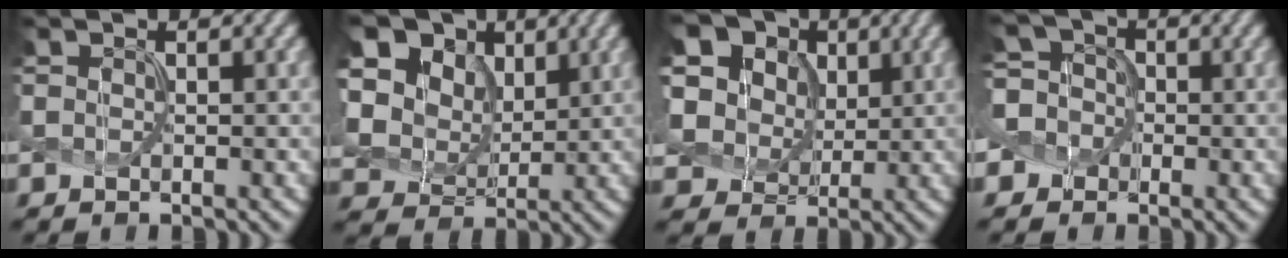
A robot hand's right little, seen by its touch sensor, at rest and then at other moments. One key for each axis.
{"total": 13.2, "fx": 6.0, "fy": 9.8, "fz": 6.5, "tx": -0.172, "ty": 0.032, "tz": 0.116}
{"total": 12.4, "fx": 5.9, "fy": 9.1, "fz": 5.9, "tx": -0.160, "ty": 0.032, "tz": 0.106}
{"total": 4.9, "fx": -1.0, "fy": 4.3, "fz": 2.0, "tx": -0.032, "ty": 0.016, "tz": -0.034}